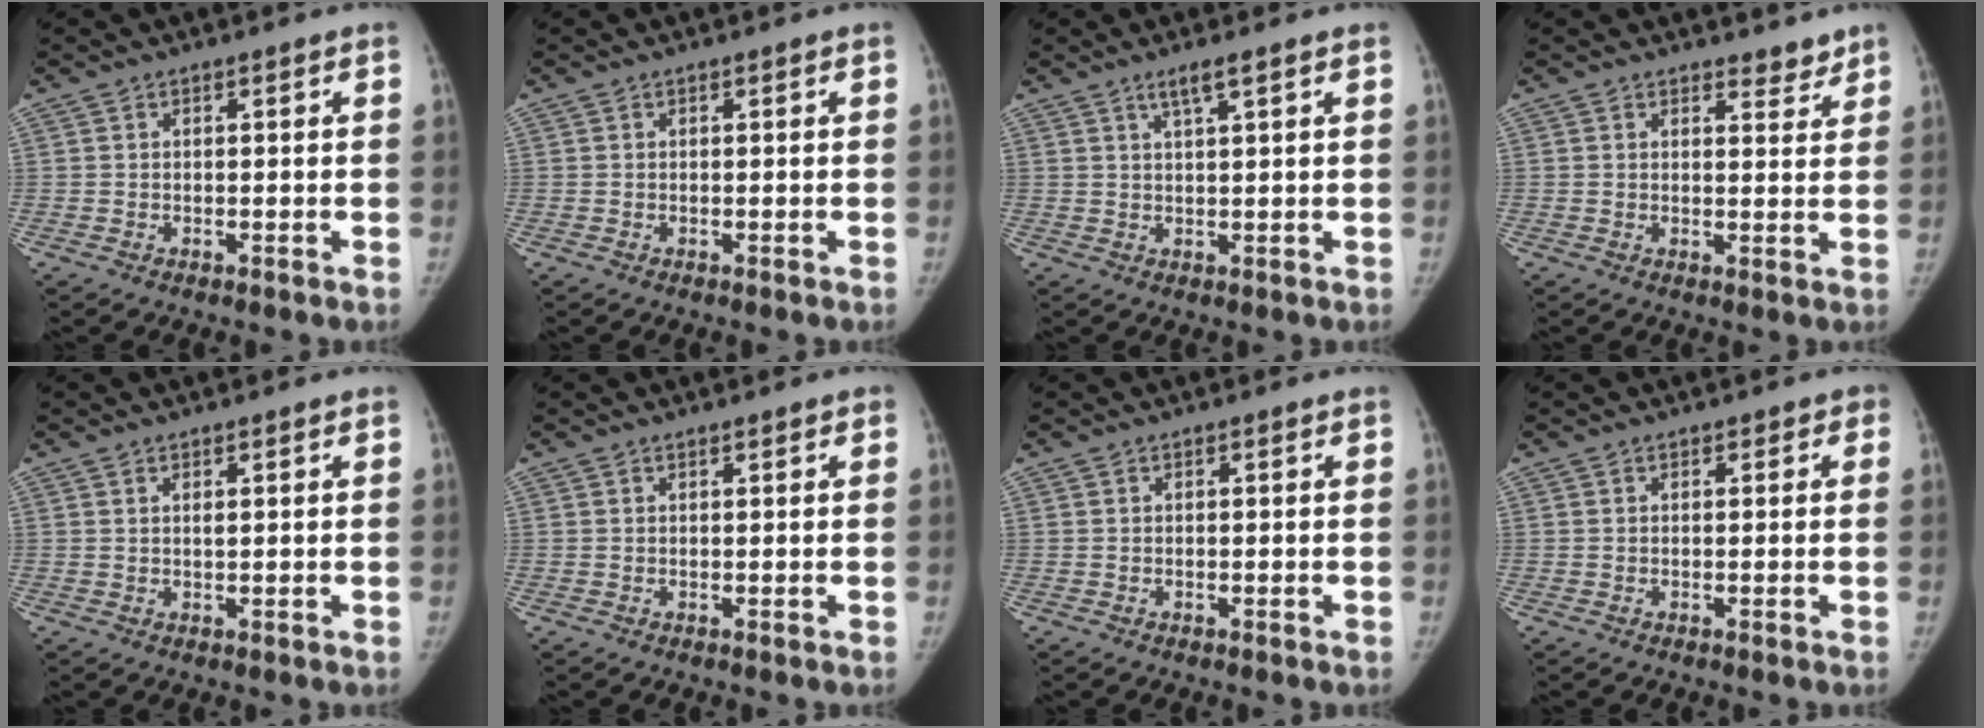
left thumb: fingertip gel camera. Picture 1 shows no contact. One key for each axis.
{"total": 0.0}
{"total": 2.9, "fx": 1.8, "fy": 0.1, "fz": 2.3, "tx": -0.048, "ty": -0.005, "tz": 0.038}
{"total": 2.8, "fx": 2.5, "fy": 1.1, "fz": 0.6, "tx": 0.010, "ty": -0.020, "tz": 0.032}
{"total": 0.8, "fx": 0.4, "fy": 0.3, "fz": 0.6, "tx": -0.009, "ty": 0.000, "tz": 0.008}
{"total": 0.6, "fx": 0.4, "fy": 0.1, "fz": 0.3, "tx": -0.002, "ty": 0.000, "tz": 0.006}
{"total": 0.0}
{"total": 0.9, "fx": 0.4, "fy": 0.7, "fz": 0.3, "tx": 0.014, "ty": 0.002, "tz": -0.001}